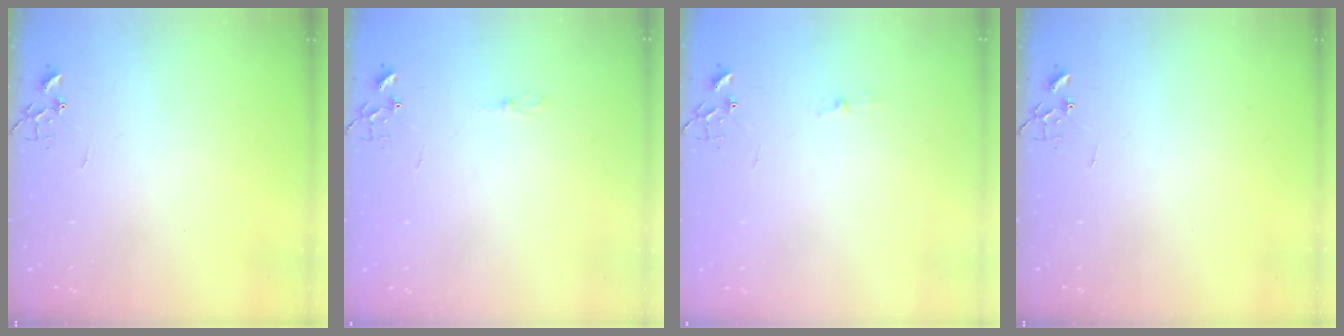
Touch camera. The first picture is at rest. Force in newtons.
{"total": 2.7, "press": 2.7, "slide": 0.4}
{"total": 2.9, "press": 2.9, "slide": 0.4}
{"total": 0.0}